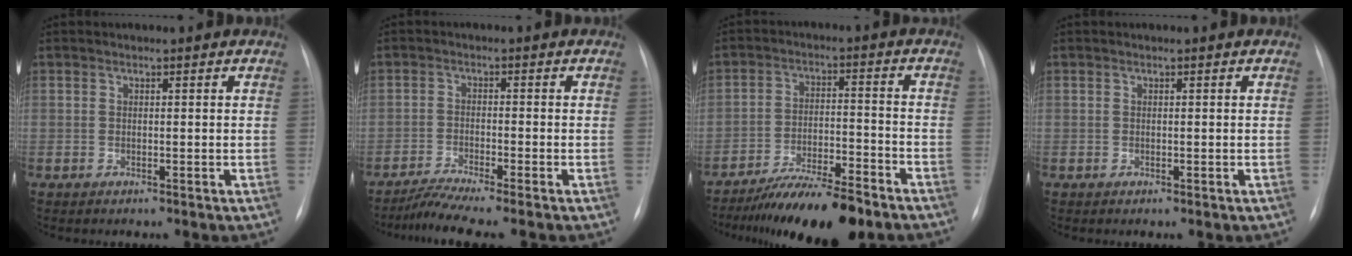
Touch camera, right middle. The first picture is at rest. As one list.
[{"total": 5.4, "force": [-4.6, -0.9, 2.6], "torque": [-0.052, -0.018, -0.085]}, {"total": 12.3, "force": [-9.9, 1.7, 7.0], "torque": [-0.107, -0.009, -0.164]}, {"total": 0.0}]